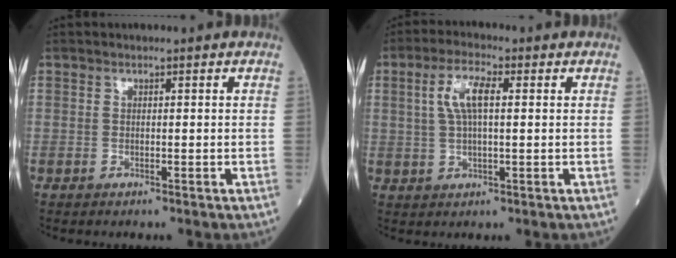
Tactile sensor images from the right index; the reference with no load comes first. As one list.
[{"total": 5.8, "force": [1.4, 1.6, 5.4], "torque": [-0.119, 0.012, 0.030]}]